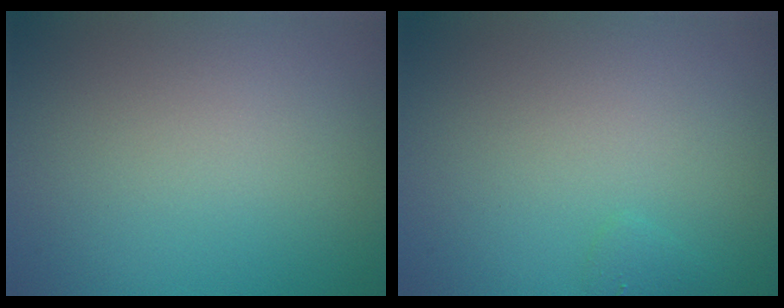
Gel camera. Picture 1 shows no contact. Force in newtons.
{"total": 0.6, "press": 0.6, "slide": 0.1}